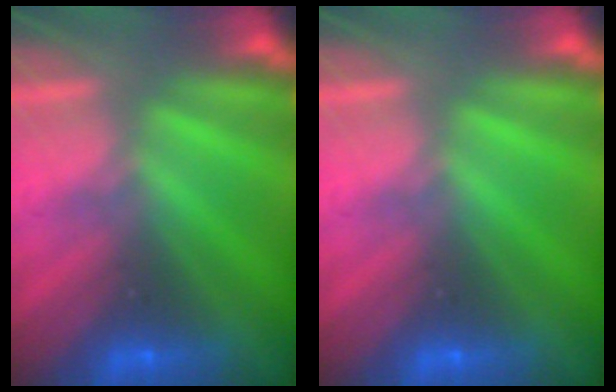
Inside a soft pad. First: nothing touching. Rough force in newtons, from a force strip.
{"total": 0.0}